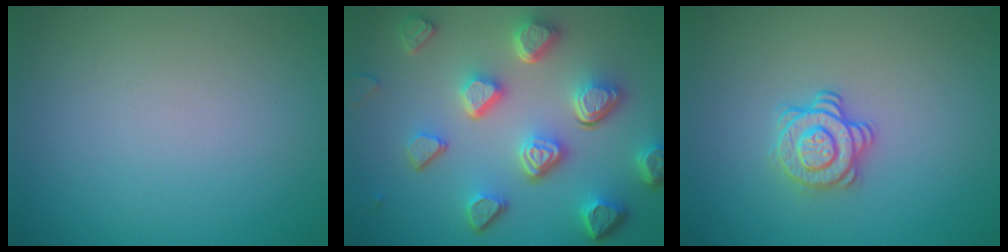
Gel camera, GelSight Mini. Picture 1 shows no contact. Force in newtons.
{"total": 7.6, "press": 5.6, "slide": 5.2}
{"total": 2.9, "press": 2.5, "slide": 1.4}